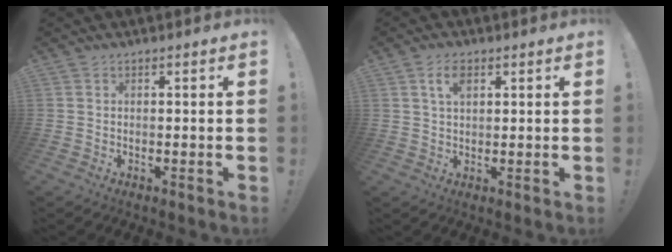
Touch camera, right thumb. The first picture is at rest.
{"total": 4.7, "force": [2.1, 2.6, 3.4], "torque": [-0.049, -0.003, 0.033]}